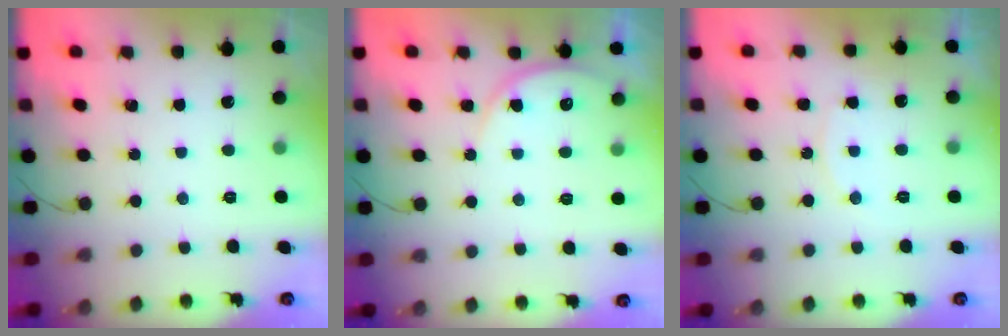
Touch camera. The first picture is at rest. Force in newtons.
{"total": 6.6, "press": 6.6, "slide": 0.6}
{"total": 6.0, "press": 5.9, "slide": 0.6}